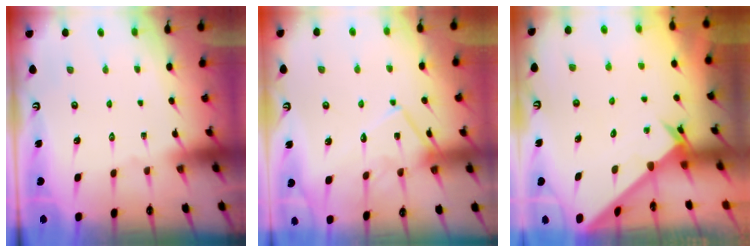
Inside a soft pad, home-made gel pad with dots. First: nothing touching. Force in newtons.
{"total": 11.4, "press": 11.4, "slide": 0.6}
{"total": 2.4, "press": 2.4, "slide": 0.2}